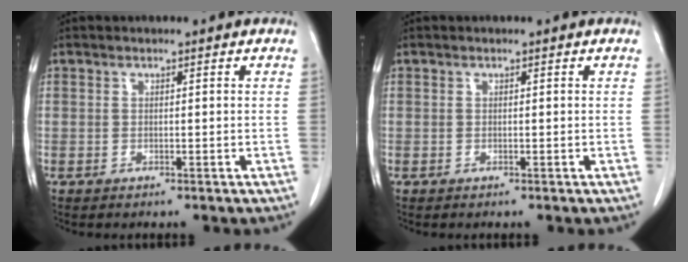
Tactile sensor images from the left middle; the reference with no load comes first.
{"total": 0.0}